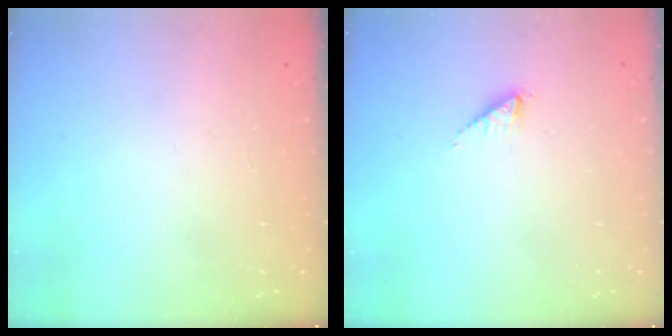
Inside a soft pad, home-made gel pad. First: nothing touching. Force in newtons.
{"total": 2.1, "press": 2.1, "slide": 0.2}